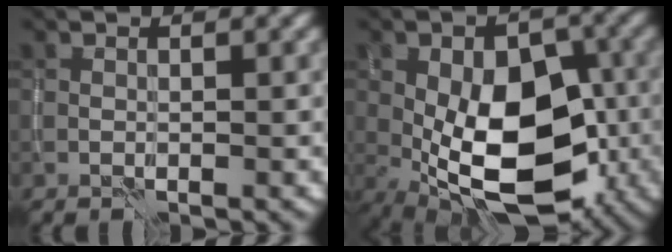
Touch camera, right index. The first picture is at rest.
{"total": 12.9, "force": [-2.8, 7.4, 10.2], "torque": [-0.174, -0.013, -0.045]}